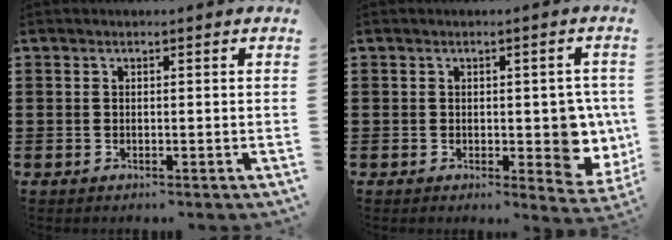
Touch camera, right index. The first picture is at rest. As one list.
[{"total": 5.1, "force": [0.0, 3.0, 4.1], "torque": [-0.044, -0.001, -0.005]}]